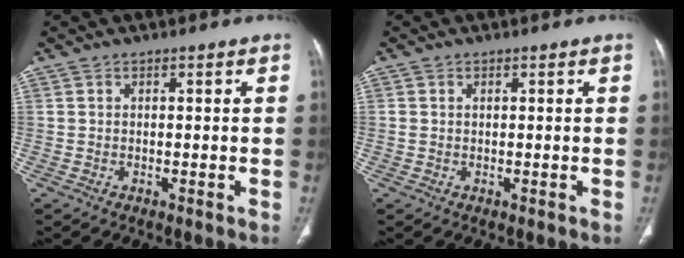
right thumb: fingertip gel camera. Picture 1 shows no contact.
{"total": 0.8, "force": [0.2, 0.5, 0.6], "torque": [-0.021, 0.008, 0.010]}